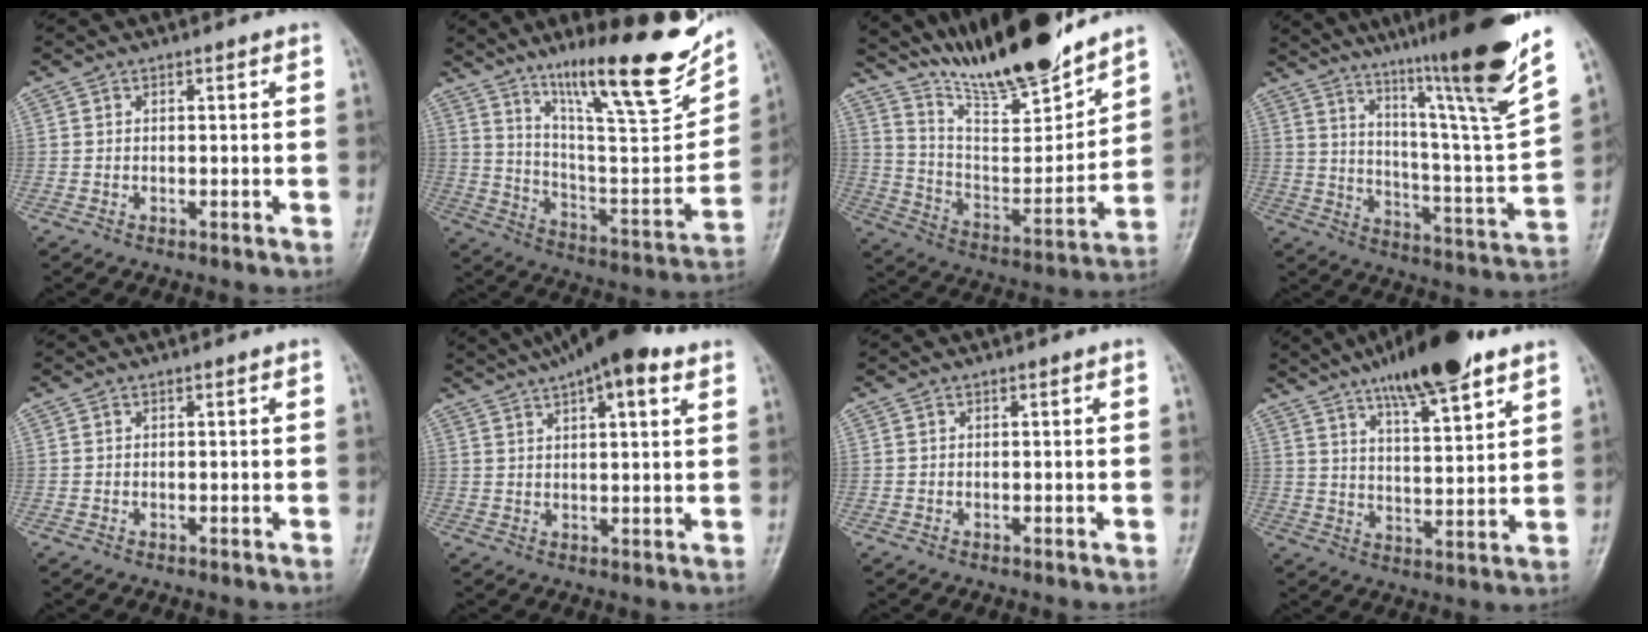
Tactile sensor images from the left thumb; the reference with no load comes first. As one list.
[{"total": 24.9, "force": [16.3, 5.2, 18.1], "torque": [-0.251, -0.073, 0.271]}, {"total": 20.0, "force": [17.3, 3.4, 9.5], "torque": [-0.124, -0.103, 0.305]}, {"total": 26.2, "force": [17.5, 1.8, 19.5], "torque": [-0.277, -0.082, 0.268]}, {"total": 0.0}, {"total": 13.7, "force": [8.8, 4.0, 9.7], "torque": [-0.135, 0.007, 0.134]}, {"total": 0.0}, {"total": 15.9, "force": [10.6, 3.9, 11.2], "torque": [-0.157, -0.047, 0.175]}]